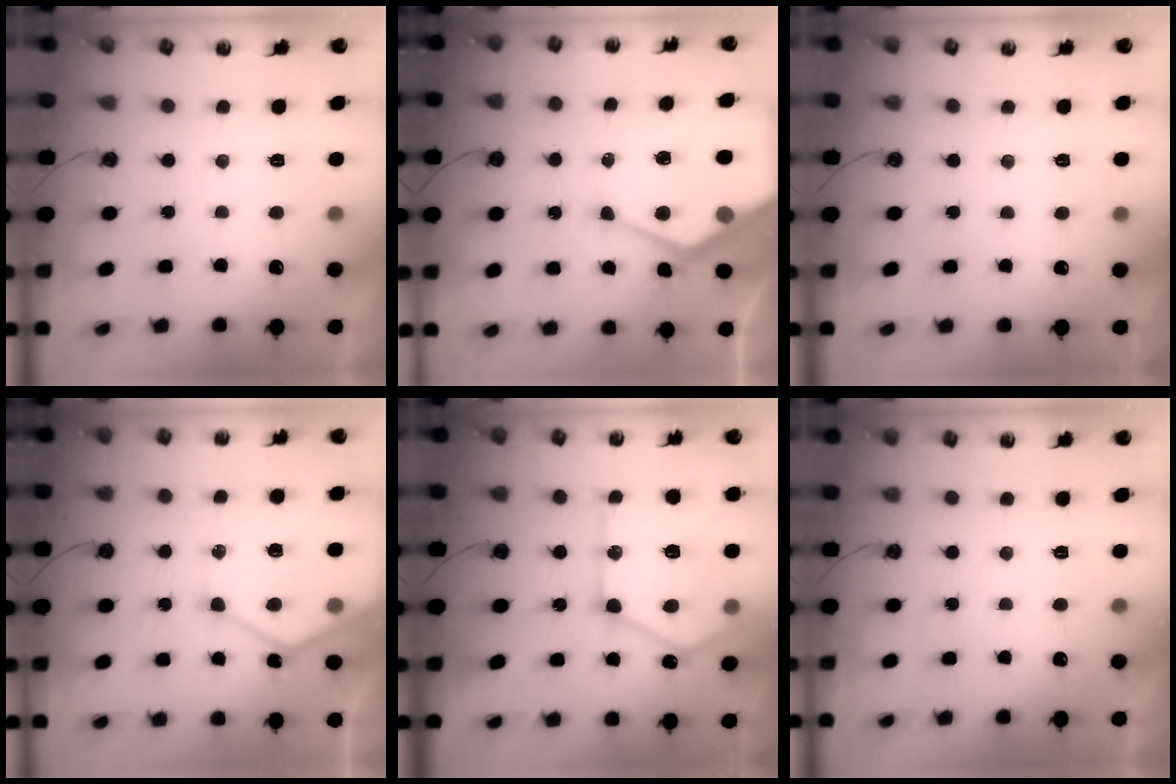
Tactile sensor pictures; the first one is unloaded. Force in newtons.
{"total": 20.5, "press": 20.4, "slide": 2.2}
{"total": 3.3, "press": 3.3, "slide": 0.5}
{"total": 13.3, "press": 13.2, "slide": 1.1}
{"total": 22.2, "press": 22.2, "slide": 1.9}
{"total": 0.0}